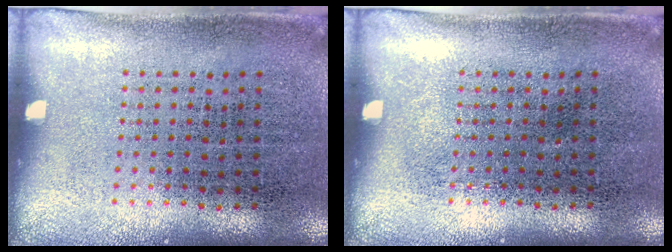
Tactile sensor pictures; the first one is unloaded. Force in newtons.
{"total": 0.0}